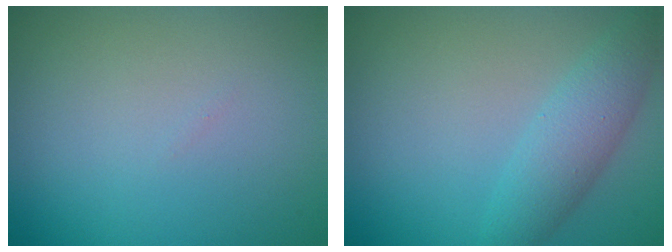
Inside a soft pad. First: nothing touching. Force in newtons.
{"total": 3.6, "press": 3.6, "slide": 0.0}